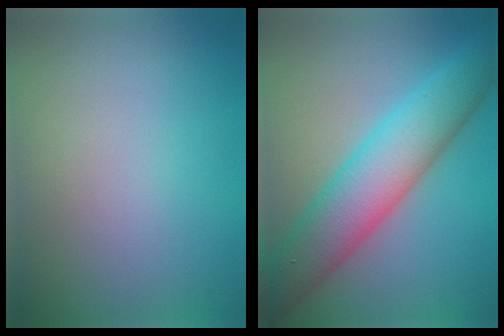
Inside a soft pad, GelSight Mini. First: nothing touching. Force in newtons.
{"total": 8.4, "press": 8.4, "slide": 0.3}